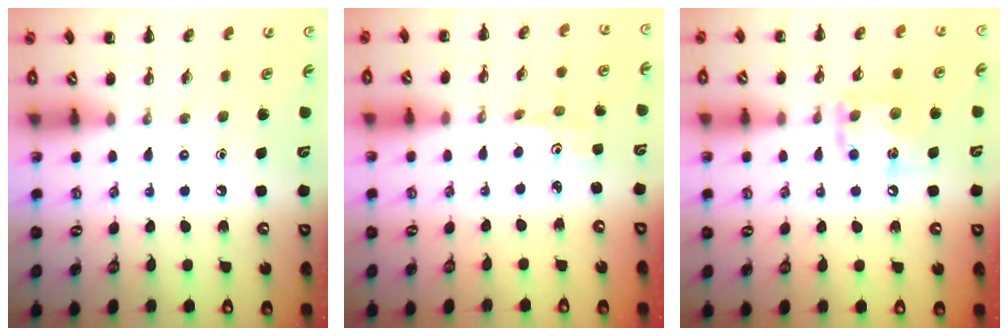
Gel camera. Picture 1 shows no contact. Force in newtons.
{"total": 2.1, "press": 2.0, "slide": 0.7}
{"total": 11.4, "press": 11.4, "slide": 1.2}